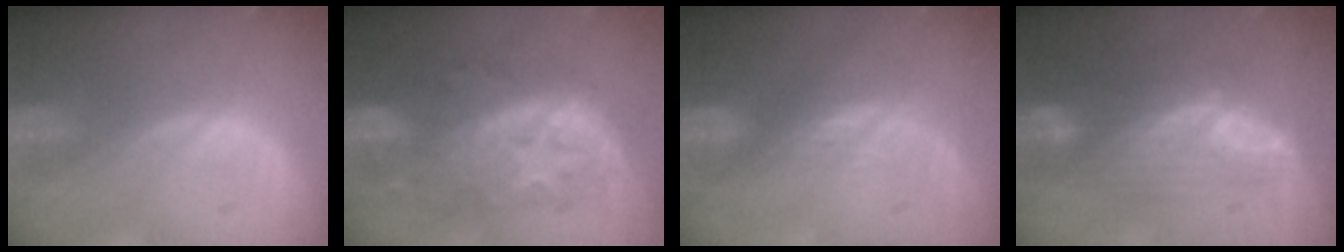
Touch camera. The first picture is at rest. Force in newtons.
{"total": 9.6, "press": 9.6, "slide": 0.5}
{"total": 2.4, "press": 1.9, "slide": 1.4}
{"total": 7.3, "press": 7.2, "slide": 1.3}